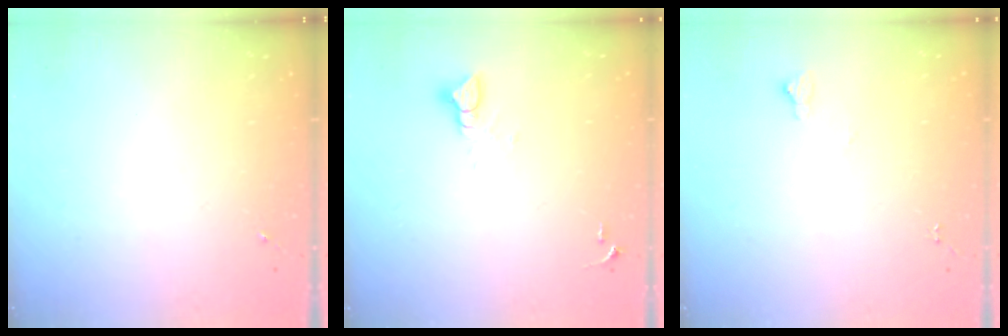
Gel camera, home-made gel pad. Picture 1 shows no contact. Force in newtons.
{"total": 3.6, "press": 3.6, "slide": 0.2}
{"total": 4.9, "press": 4.8, "slide": 0.7}